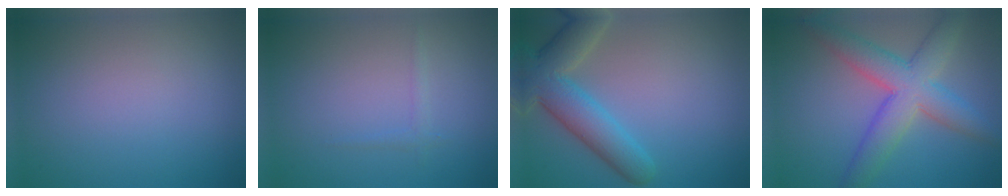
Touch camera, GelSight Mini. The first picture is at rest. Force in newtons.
{"total": 0.8, "press": 0.8, "slide": 0.1}
{"total": 6.6, "press": 6.5, "slide": 0.4}
{"total": 6.9, "press": 6.9, "slide": 0.1}